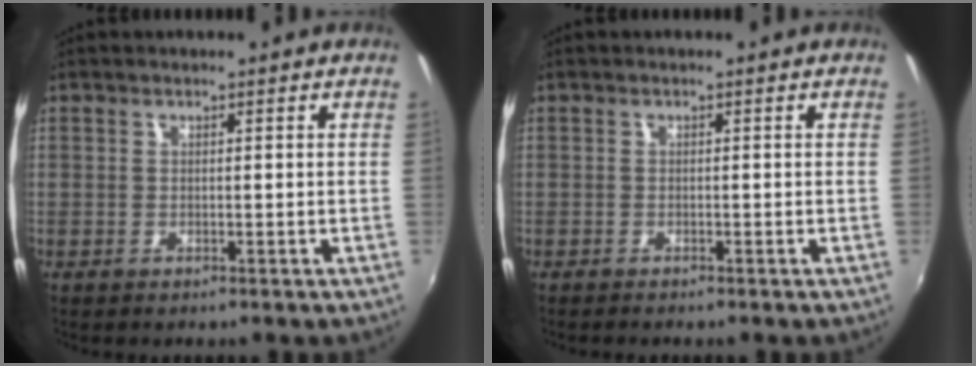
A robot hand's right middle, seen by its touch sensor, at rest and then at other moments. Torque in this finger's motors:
{"motor_torque": [-0.49, -0.14, -0.03, 0.00]}